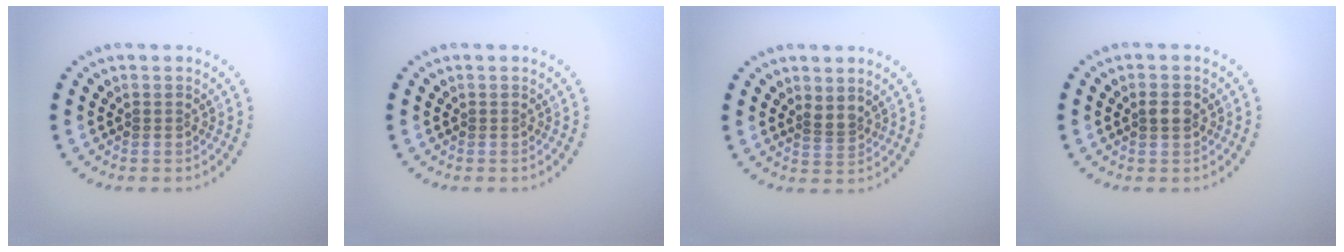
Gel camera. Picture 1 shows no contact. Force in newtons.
{"total": 0.0}
{"total": 1.2, "press": 0.9, "slide": 0.9}
{"total": 1.6, "press": 1.5, "slide": 0.3}